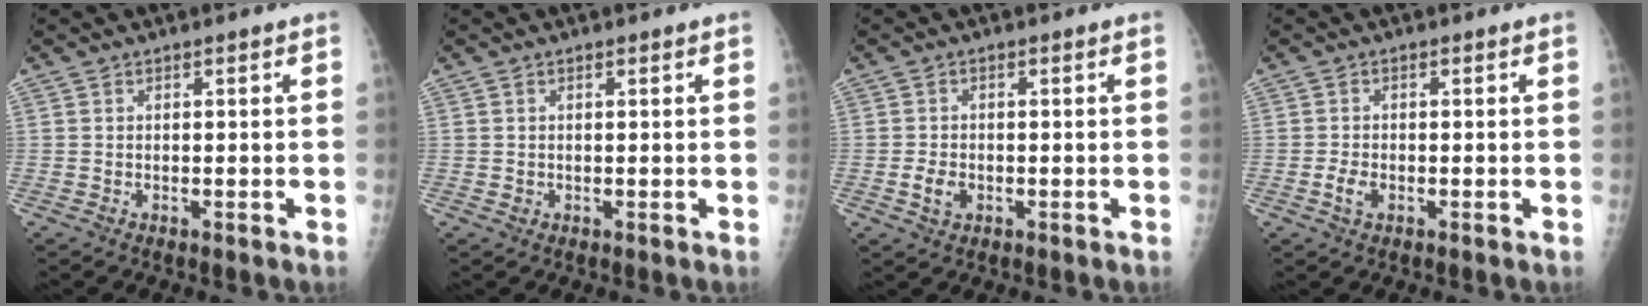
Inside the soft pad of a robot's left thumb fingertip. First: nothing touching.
{"total": 0.9, "force": [0.3, 0.7, 0.3], "torque": [0.002, 0.000, 0.005]}
{"total": 3.1, "force": [-0.8, 2.3, 1.9], "torque": [-0.030, 0.001, -0.013]}
{"total": 2.5, "force": [-0.8, 1.6, 1.7], "torque": [-0.031, 0.002, -0.016]}